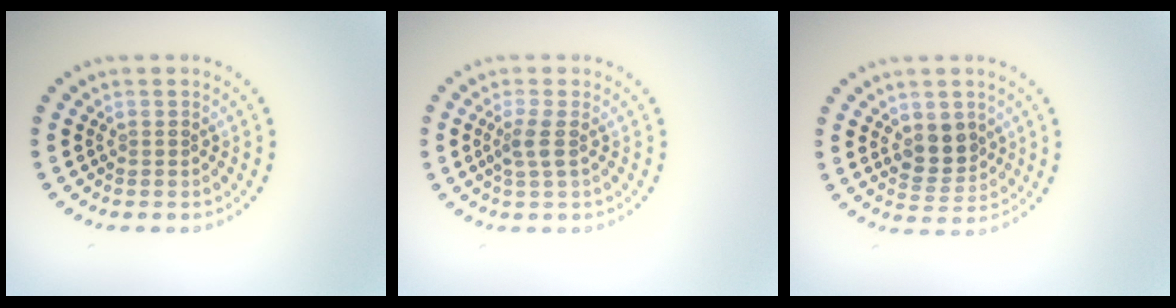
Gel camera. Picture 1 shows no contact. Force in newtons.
{"total": 1.6, "press": 1.4, "slide": 0.8}
{"total": 3.4, "press": 3.3, "slide": 0.9}